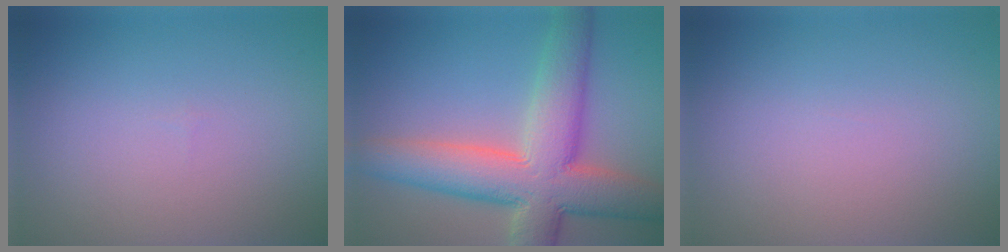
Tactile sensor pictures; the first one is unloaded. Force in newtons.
{"total": 10.6, "press": 10.6, "slide": 0.7}
{"total": 0.0}